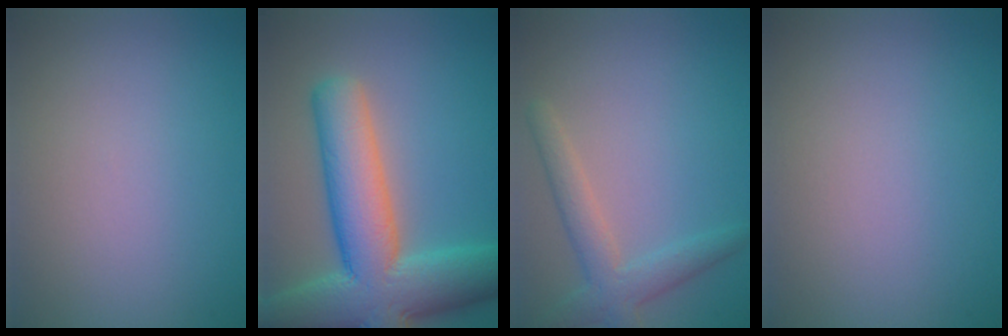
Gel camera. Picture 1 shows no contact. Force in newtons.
{"total": 11.8, "press": 11.8, "slide": 0.7}
{"total": 3.3, "press": 3.3, "slide": 0.1}
{"total": 0.0}